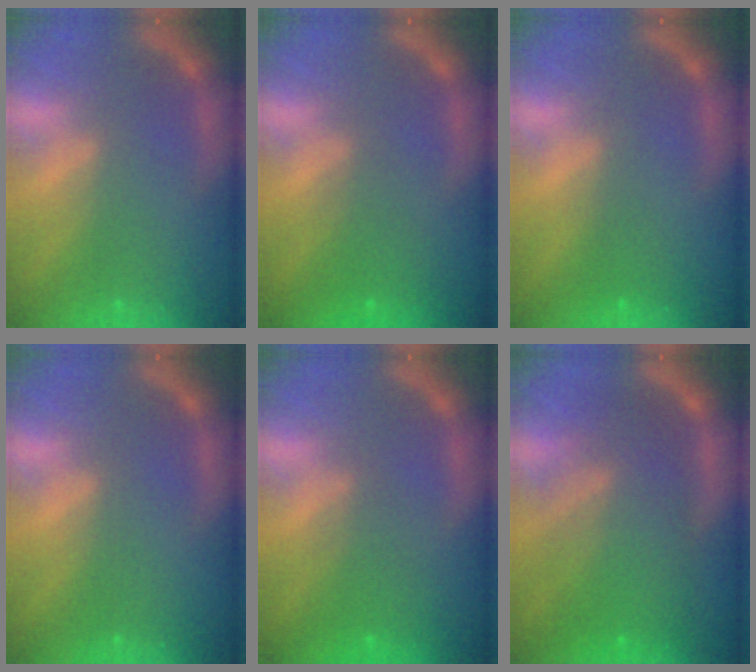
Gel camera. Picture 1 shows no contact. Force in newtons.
{"total": 2.4}
{"total": 1.0}
{"total": 0.0}
{"total": 3.0}
{"total": 9.5}